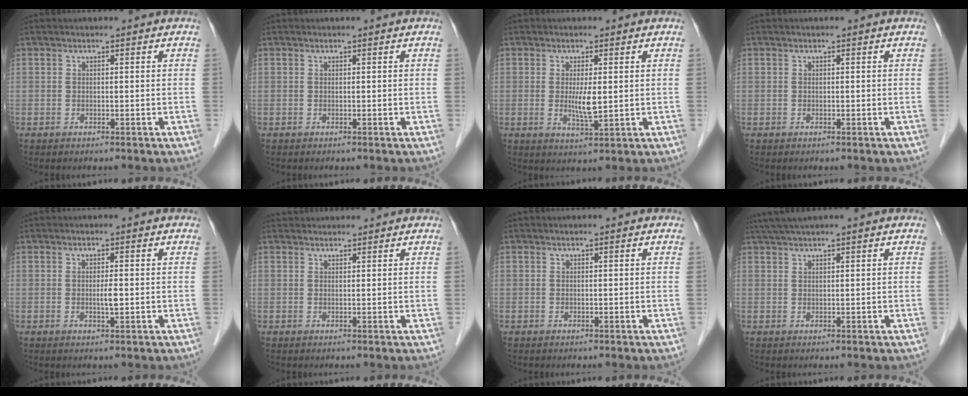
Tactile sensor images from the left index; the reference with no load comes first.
{"total": 0.0}
{"total": 3.8, "force": [0.2, 0.6, 3.7], "torque": [-0.071, -0.008, 0.005]}
{"total": 0.0}
{"total": 1.6, "force": [-0.2, 0.2, 1.6], "torque": [-0.030, -0.001, -0.002]}
{"total": 3.6, "force": [3.6, 0.4, 0.5], "torque": [-0.007, 0.034, 0.052]}
{"total": 0.0}
{"total": 3.4, "force": [2.8, -0.7, 1.9], "torque": [-0.034, 0.026, 0.056]}